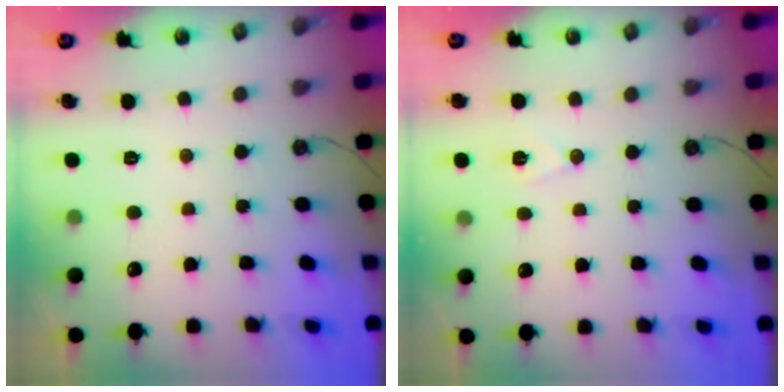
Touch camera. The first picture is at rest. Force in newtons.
{"total": 7.2, "press": 5.7, "slide": 4.5}